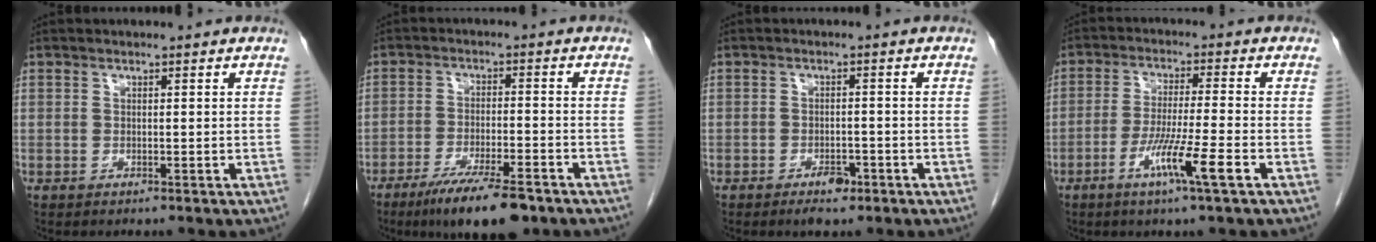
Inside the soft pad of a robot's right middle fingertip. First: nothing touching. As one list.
[{"total": 10.9, "force": [-7.7, 1.8, 7.5], "torque": [-0.123, -0.021, -0.123]}, {"total": 3.1, "force": [-2.0, 1.3, 2.0], "torque": [-0.031, 0.001, -0.026]}, {"total": 7.9, "force": [-3.6, -0.8, 7.0], "torque": [-0.129, -0.017, -0.069]}]